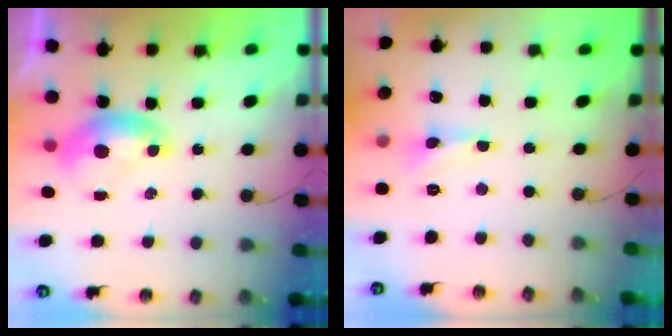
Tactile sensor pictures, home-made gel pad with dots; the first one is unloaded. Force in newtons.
{"total": 2.4, "press": 2.3, "slide": 0.5}